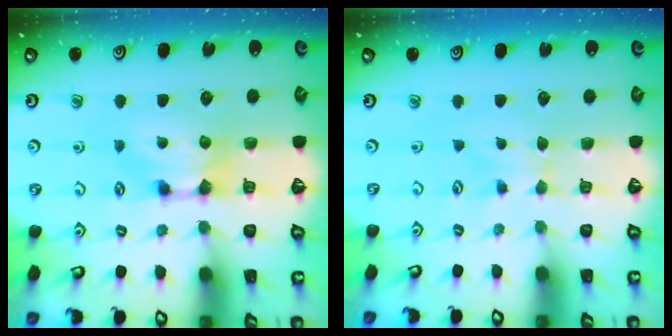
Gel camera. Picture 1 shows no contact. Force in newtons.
{"total": 2.6, "press": 2.6, "slide": 0.4}